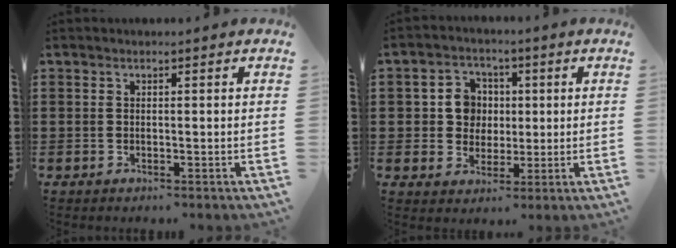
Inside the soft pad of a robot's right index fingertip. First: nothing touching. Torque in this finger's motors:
{"motor_torque": [0.40, -0.40, 0.27, 0.07]}